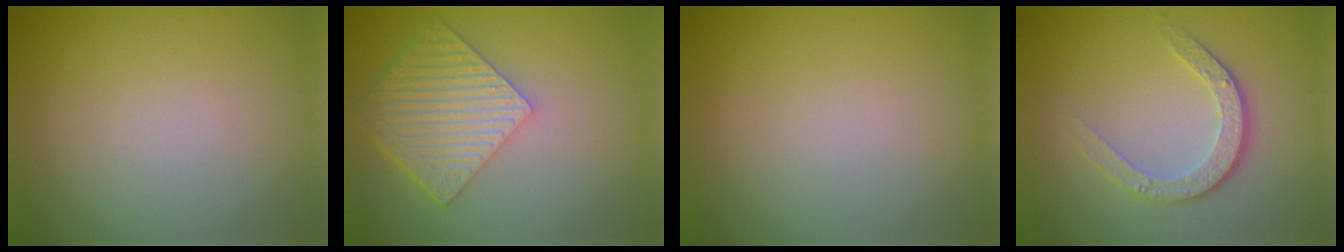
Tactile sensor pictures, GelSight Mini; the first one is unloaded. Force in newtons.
{"total": 6.1, "press": 4.5, "slide": 4.1}
{"total": 0.0}
{"total": 3.4, "press": 2.6, "slide": 2.2}